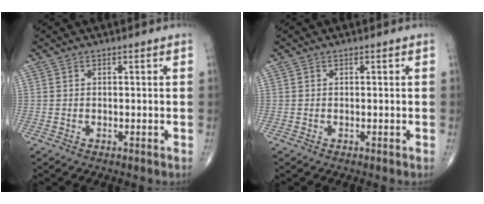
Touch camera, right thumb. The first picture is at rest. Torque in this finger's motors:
{"motor_torque": [-0.20, 0.14, -0.07, -0.02, 0.00]}